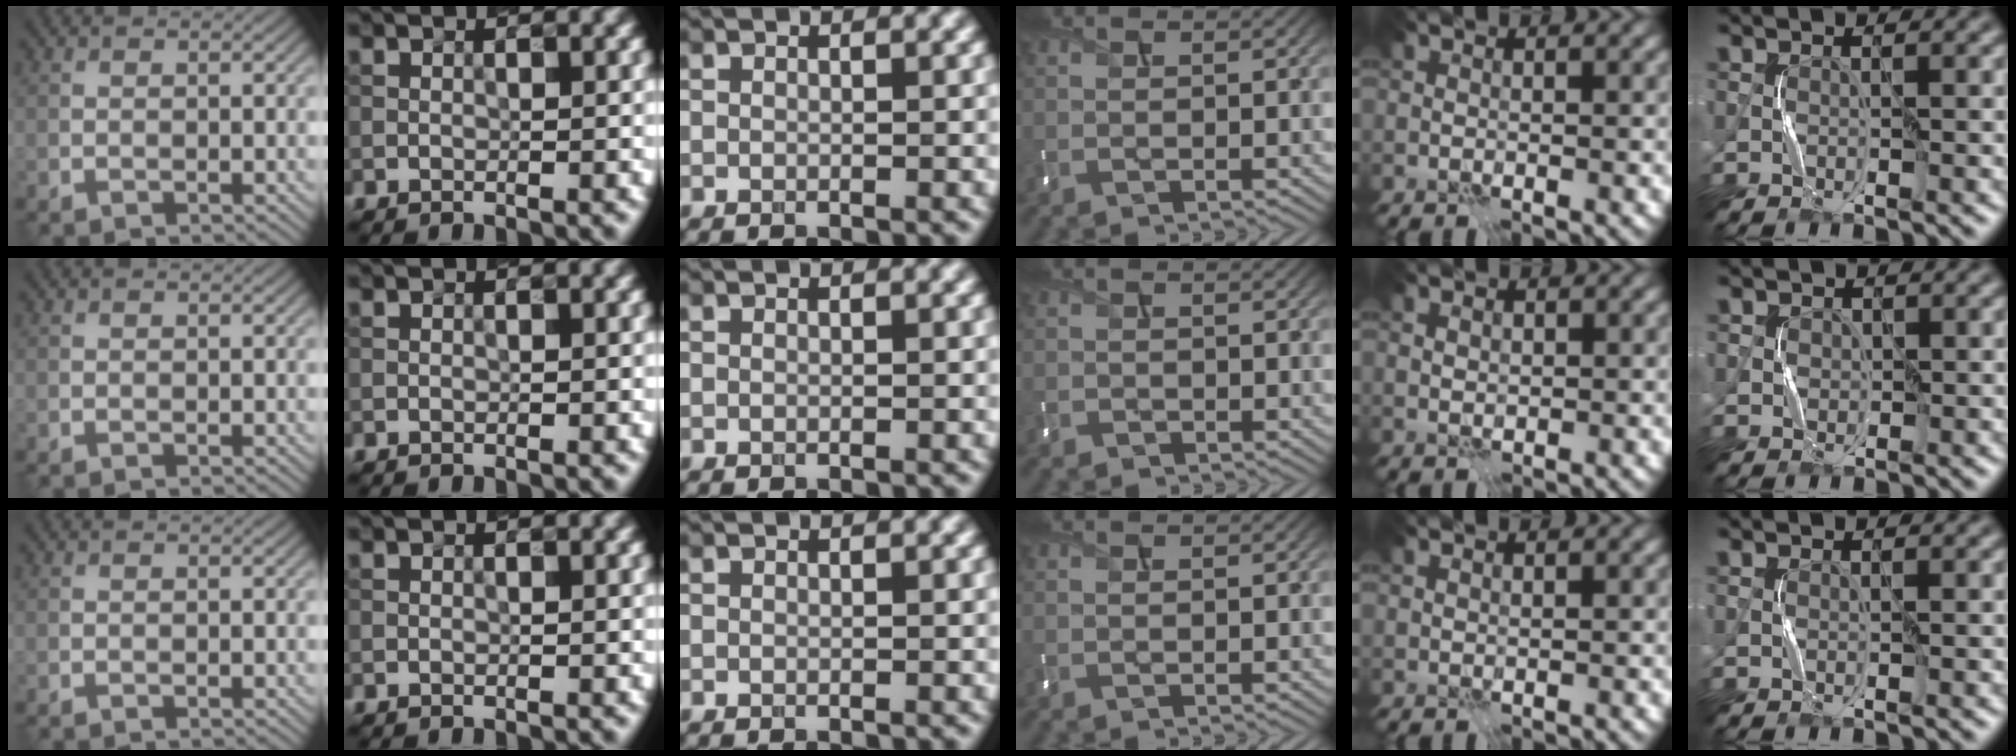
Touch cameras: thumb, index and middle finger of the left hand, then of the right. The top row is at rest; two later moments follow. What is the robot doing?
{"motion": "press", "object": "memory foam"}